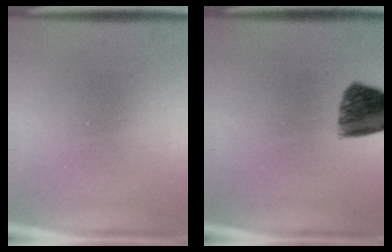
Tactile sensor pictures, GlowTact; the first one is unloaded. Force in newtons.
{"total": 8.6}